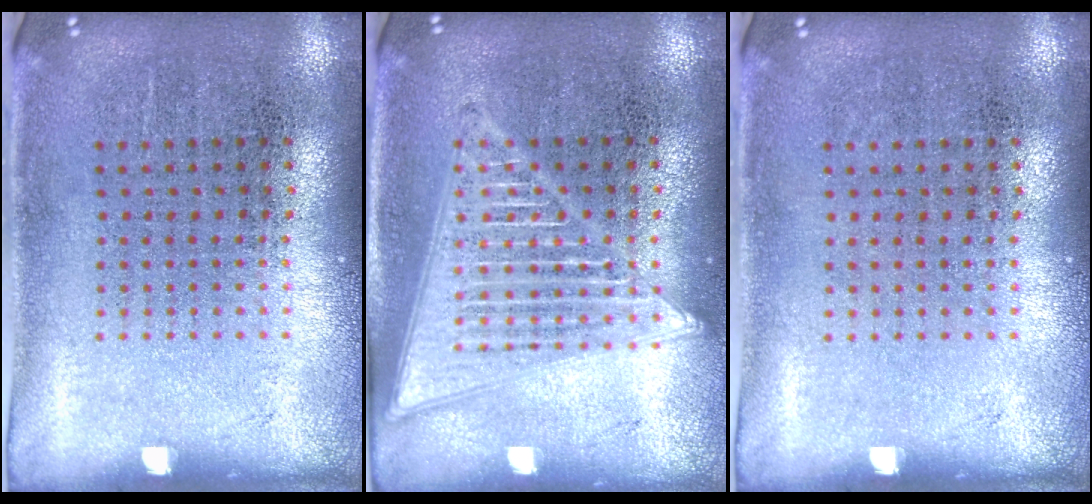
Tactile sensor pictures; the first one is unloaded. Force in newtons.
{"total": 2.7, "press": 2.7, "slide": 0.2}
{"total": 0.0}